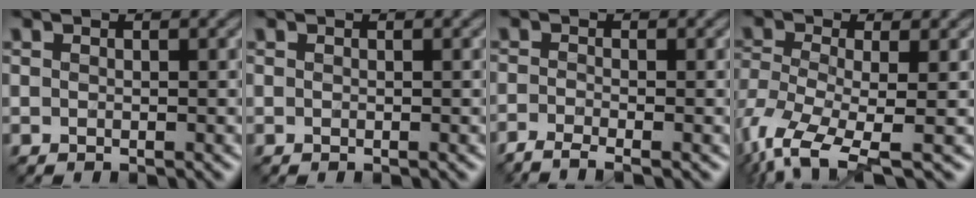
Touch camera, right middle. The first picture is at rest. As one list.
[{"total": 0.0}, {"total": 2.4, "force": [-2.0, 0.0, 1.3], "torque": [-0.033, -0.010, -0.050]}, {"total": 7.6, "force": [-4.4, 2.7, 5.6], "torque": [-0.128, -0.022, -0.093]}]